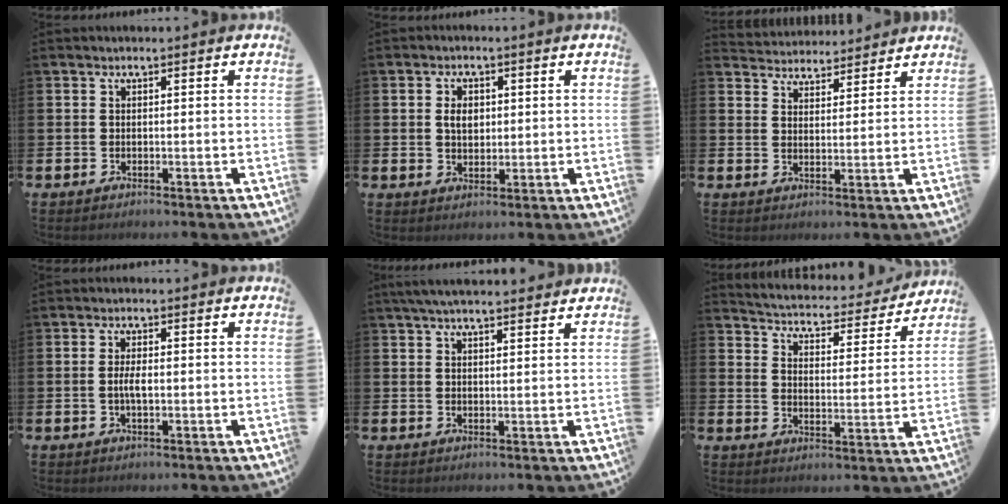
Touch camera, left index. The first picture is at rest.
{"total": 2.9, "force": [0.8, 2.0, 1.9], "torque": [-0.025, 0.003, 0.009]}
{"total": 4.2, "force": [4.1, 0.8, -0.6], "torque": [-0.009, -0.023, 0.075]}
{"total": 2.6, "force": [-0.2, 1.0, 2.4], "torque": [-0.044, 0.000, -0.004]}
{"total": 4.2, "force": [3.8, 0.7, 1.6], "torque": [-0.036, -0.007, 0.070]}
{"total": 4.3, "force": [4.2, 1.0, 0.6], "torque": [-0.030, -0.041, 0.062]}